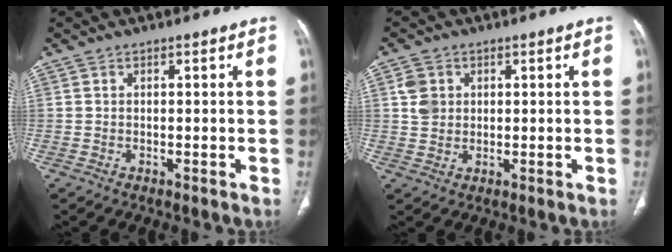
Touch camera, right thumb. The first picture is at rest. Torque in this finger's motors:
{"motor_torque": [0.22, 0.89, 0.37, 0.51, 0.06]}